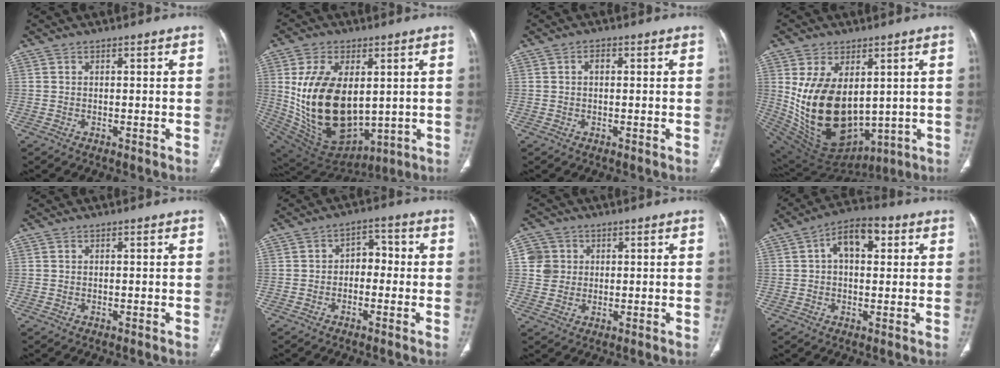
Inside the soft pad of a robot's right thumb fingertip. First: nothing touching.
{"total": 22.5, "force": [1.9, 13.5, 17.9], "torque": [-0.327, -0.025, 0.068]}
{"total": 1.6, "force": [0.2, 1.0, 1.2], "torque": [-0.017, 0.007, 0.001]}
{"total": 20.8, "force": [1.9, 13.1, 16.0], "torque": [-0.281, -0.029, 0.078]}
{"total": 0.0}
{"total": 4.7, "force": [-0.7, 3.4, 3.1], "torque": [-0.022, 0.026, -0.024]}
{"total": 4.9, "force": [1.0, 4.7, 0.9], "torque": [0.008, 0.002, 0.017]}
{"total": 9.0, "force": [2.5, 5.2, 7.0], "torque": [-0.094, 0.021, 0.033]}